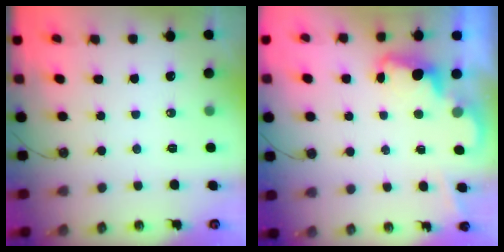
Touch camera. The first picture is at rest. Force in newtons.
{"total": 2.4, "press": 2.4, "slide": 0.5}